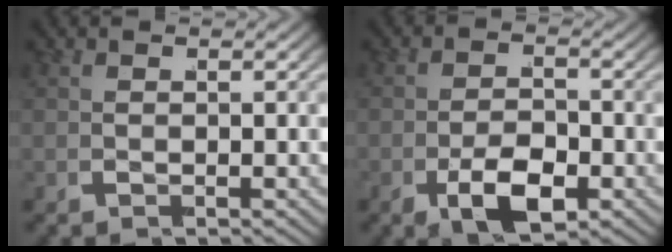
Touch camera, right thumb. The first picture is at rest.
{"total": 4.8, "force": [-2.5, 2.7, 3.1], "torque": [-0.056, -0.024, -0.043]}